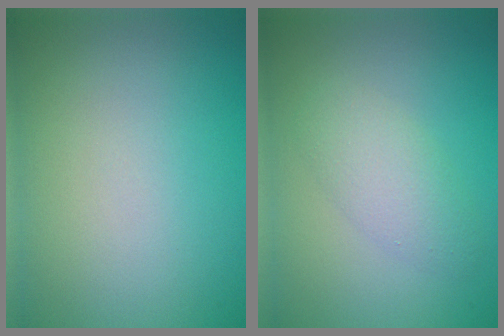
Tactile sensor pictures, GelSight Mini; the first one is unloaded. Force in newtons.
{"total": 2.7, "press": 2.7, "slide": 0.1}